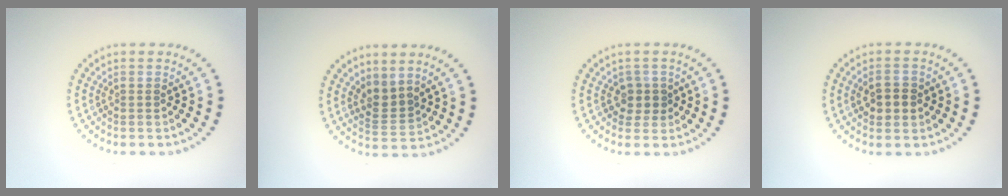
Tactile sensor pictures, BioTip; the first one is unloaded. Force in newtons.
{"total": 2.3, "press": 1.5, "slide": 1.7}
{"total": 1.7, "press": 1.4, "slide": 1.0}
{"total": 2.5, "press": 2.5, "slide": 0.3}